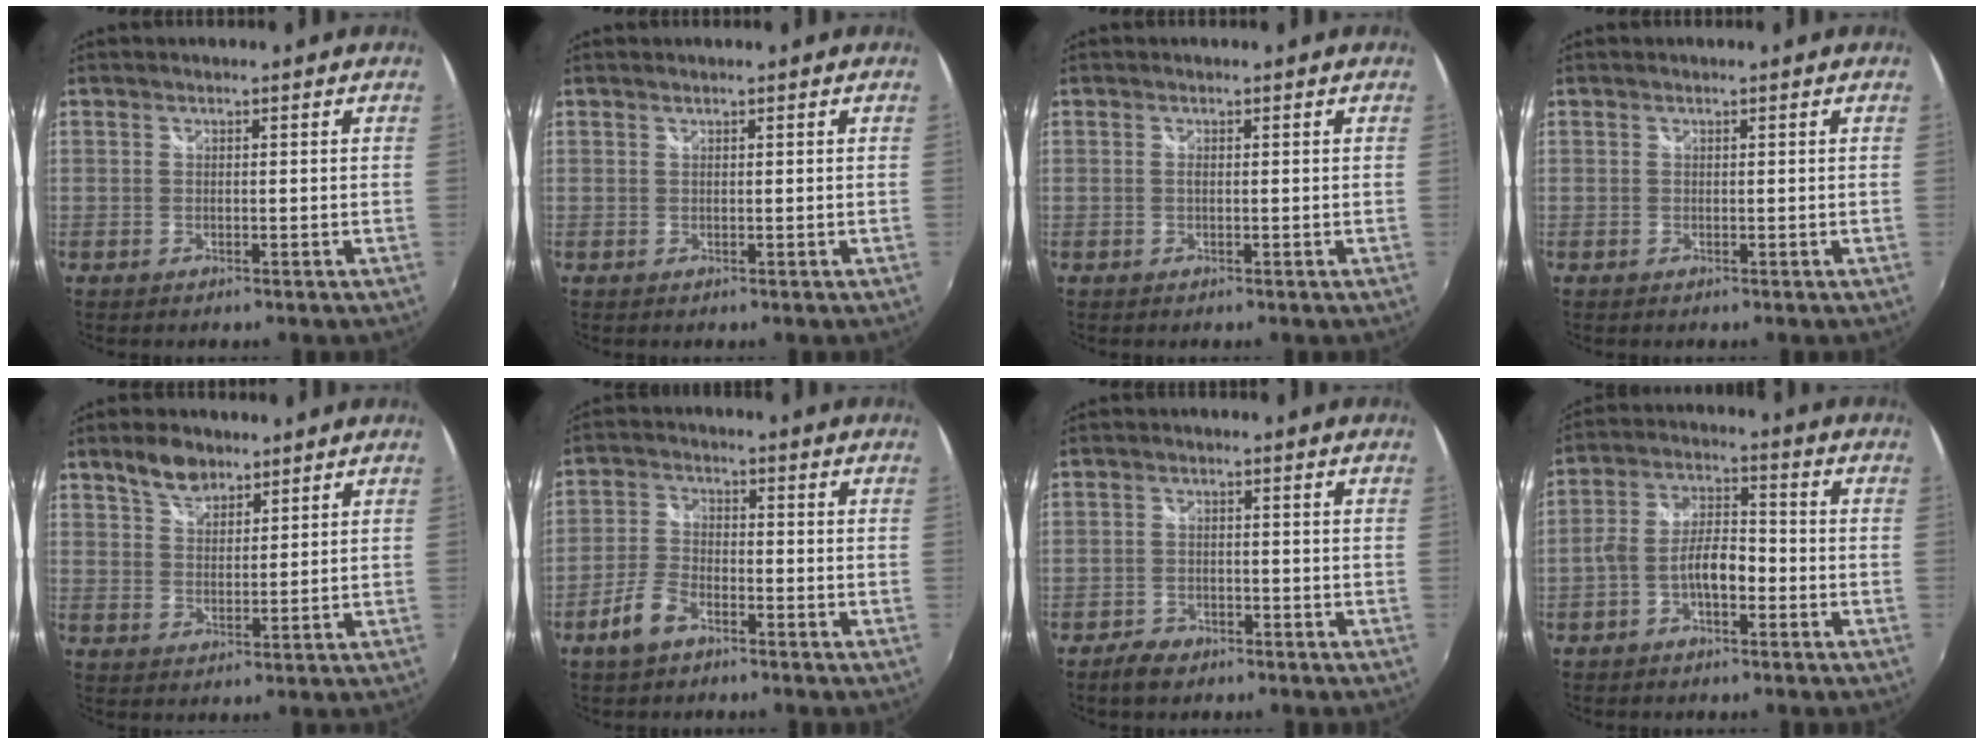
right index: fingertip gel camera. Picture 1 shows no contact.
{"total": 0.0}
{"total": 0.5, "force": [-0.1, 0.0, 0.5], "torque": [-0.010, 0.001, -0.003]}
{"total": 0.0}
{"total": 5.7, "force": [4.2, 2.9, 2.5], "torque": [-0.037, 0.009, 0.077]}
{"total": 6.1, "force": [-4.0, 2.7, 3.7], "torque": [-0.086, 0.005, -0.077]}
{"total": 4.2, "force": [-3.3, 2.3, 1.2], "torque": [-0.036, 0.009, -0.054]}
{"total": 7.0, "force": [-3.0, 3.0, 5.5], "torque": [-0.117, 0.017, -0.053]}